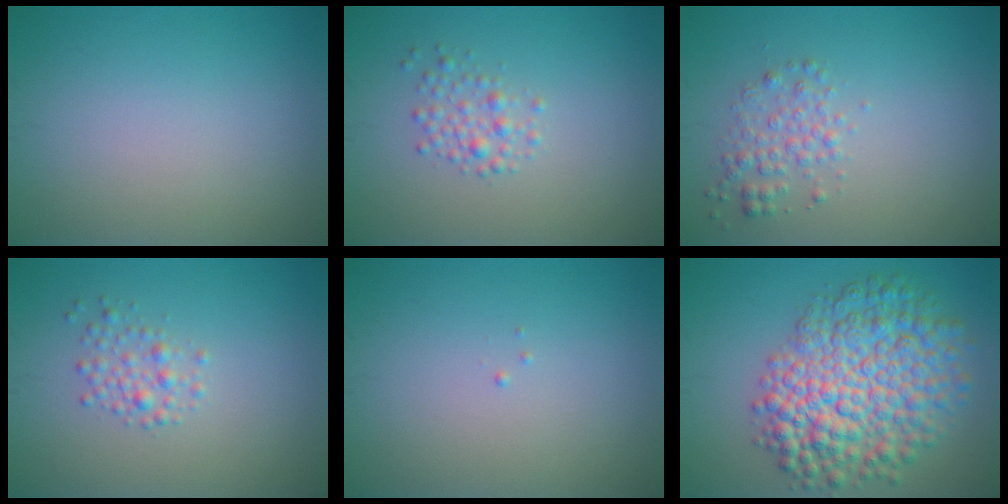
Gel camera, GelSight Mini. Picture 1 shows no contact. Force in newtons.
{"total": 1.8, "press": 1.8, "slide": 0.0}
{"total": 2.2, "press": 2.2, "slide": 0.1}
{"total": 1.8, "press": 1.8, "slide": 0.0}
{"total": 0.0}
{"total": 9.7, "press": 9.7, "slide": 0.3}